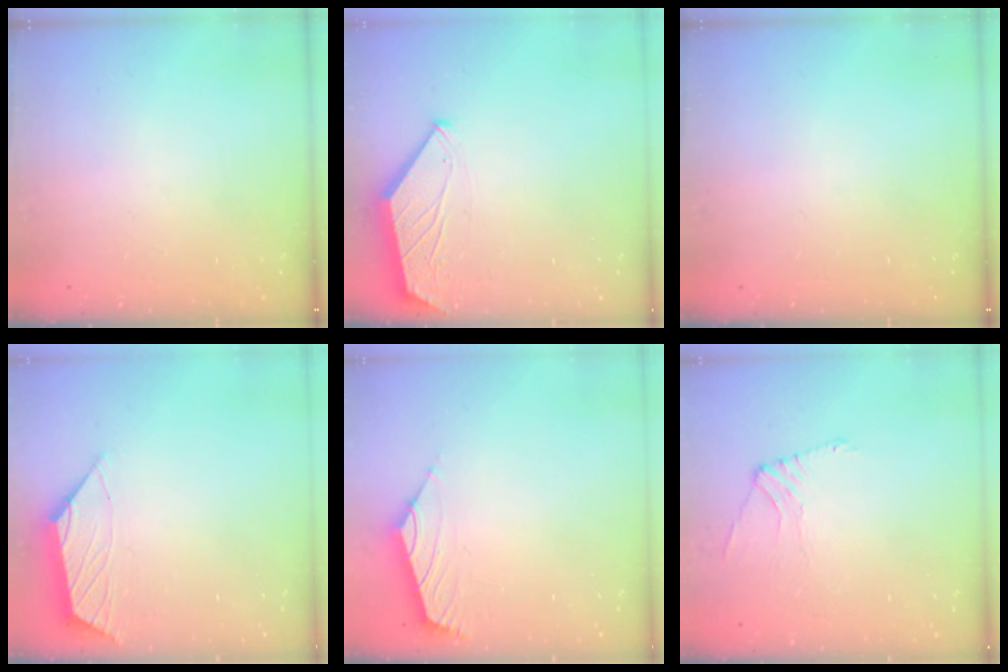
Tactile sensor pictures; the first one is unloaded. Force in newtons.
{"total": 1.6, "press": 1.6, "slide": 0.3}
{"total": 0.0}
{"total": 1.1, "press": 0.9, "slide": 0.5}
{"total": 1.7, "press": 1.6, "slide": 0.7}
{"total": 0.7, "press": 0.6, "slide": 0.3}